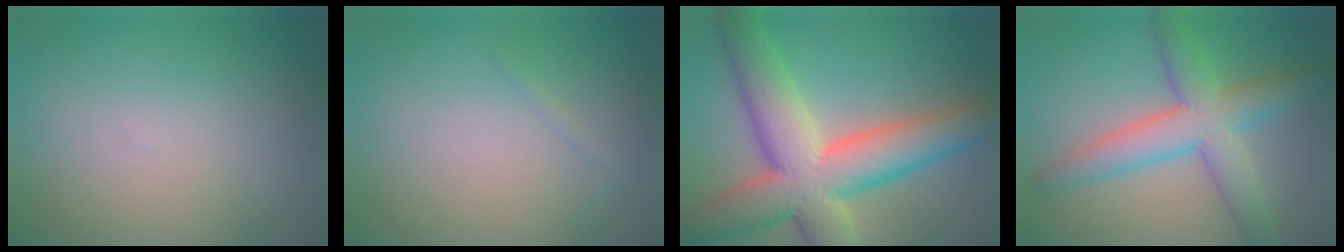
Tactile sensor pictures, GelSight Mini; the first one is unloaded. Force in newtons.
{"total": 0.5, "press": 0.5, "slide": 0.0}
{"total": 12.1, "press": 12.1, "slide": 0.9}
{"total": 6.7, "press": 6.7, "slide": 0.2}